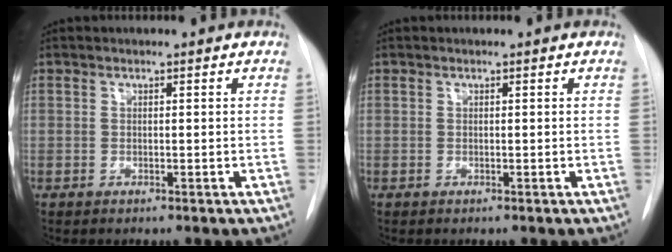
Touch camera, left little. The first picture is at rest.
{"total": 0.0}